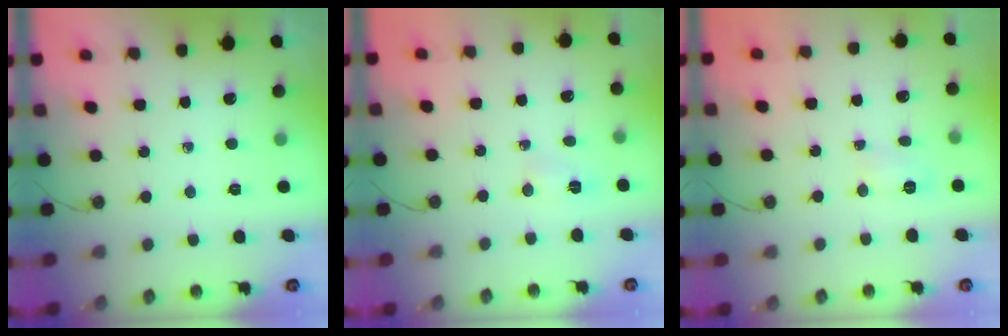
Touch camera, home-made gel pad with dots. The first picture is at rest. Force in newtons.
{"total": 6.7, "press": 2.3, "slide": 6.3}
{"total": 3.7, "press": 3.7, "slide": 0.4}